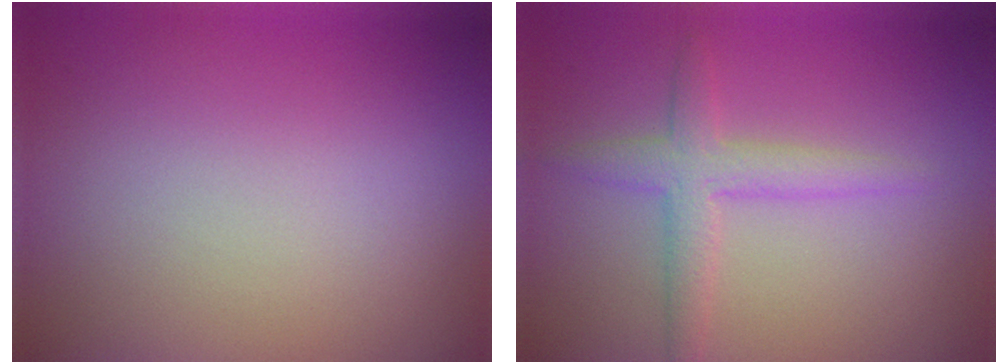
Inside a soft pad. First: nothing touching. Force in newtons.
{"total": 2.9, "press": 2.9, "slide": 0.1}